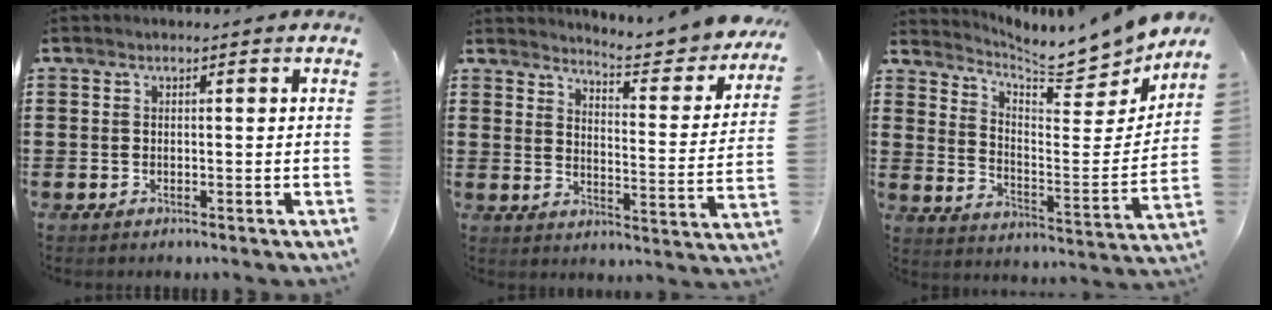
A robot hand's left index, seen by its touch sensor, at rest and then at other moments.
{"total": 4.8, "force": [4.5, -0.5, 1.3], "torque": [-0.035, -0.050, 0.069]}
{"total": 7.4, "force": [7.1, 0.4, 1.9], "torque": [-0.047, -0.069, 0.117]}